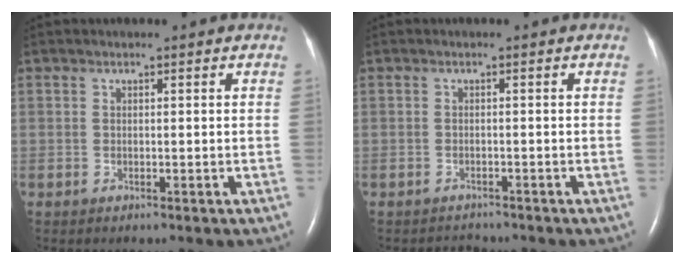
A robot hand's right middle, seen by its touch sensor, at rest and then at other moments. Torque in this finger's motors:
{"motor_torque": [-0.06, 0.08, -0.04, -0.01]}